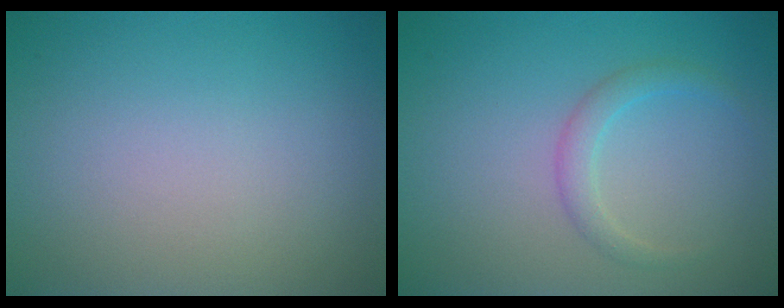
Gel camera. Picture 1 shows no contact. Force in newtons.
{"total": 1.7, "press": 1.7, "slide": 0.1}